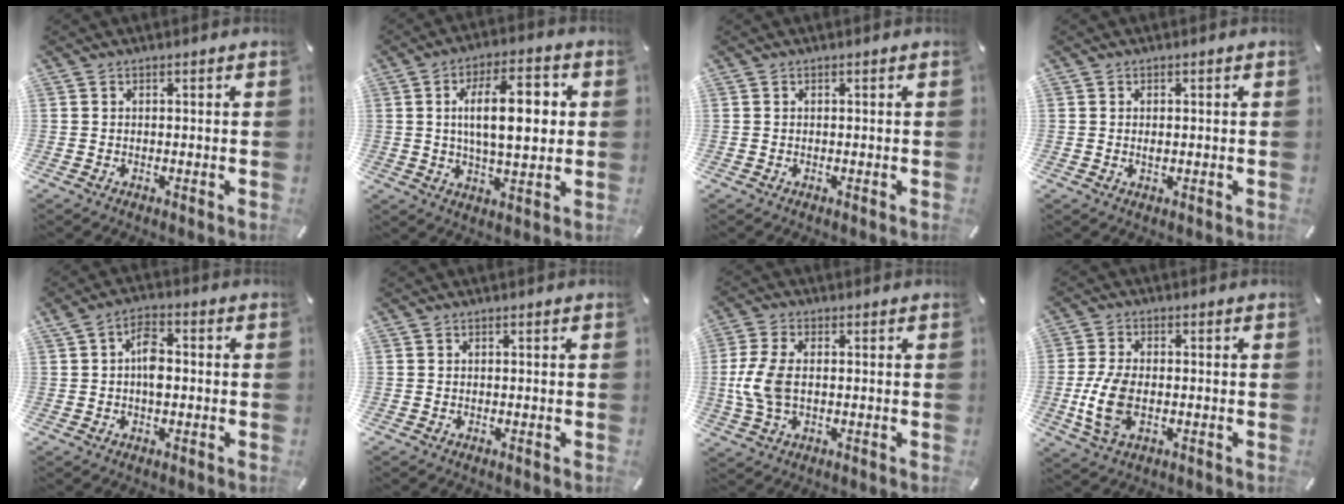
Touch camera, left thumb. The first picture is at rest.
{"total": 14.7, "force": [2.5, 6.5, 13.0], "torque": [-0.215, 0.005, 0.033]}
{"total": 0.0}
{"total": 1.1, "force": [0.1, 0.6, 0.9], "torque": [-0.019, 0.002, 0.001]}
{"total": 5.9, "force": [0.0, 3.3, 4.9], "torque": [-0.081, 0.005, -0.006]}
{"total": 0.0}
{"total": 8.3, "force": [-0.1, 4.7, 6.8], "torque": [-0.160, 0.000, -0.006]}
{"total": 8.9, "force": [-1.7, 5.2, 7.0], "torque": [-0.159, -0.004, -0.030]}